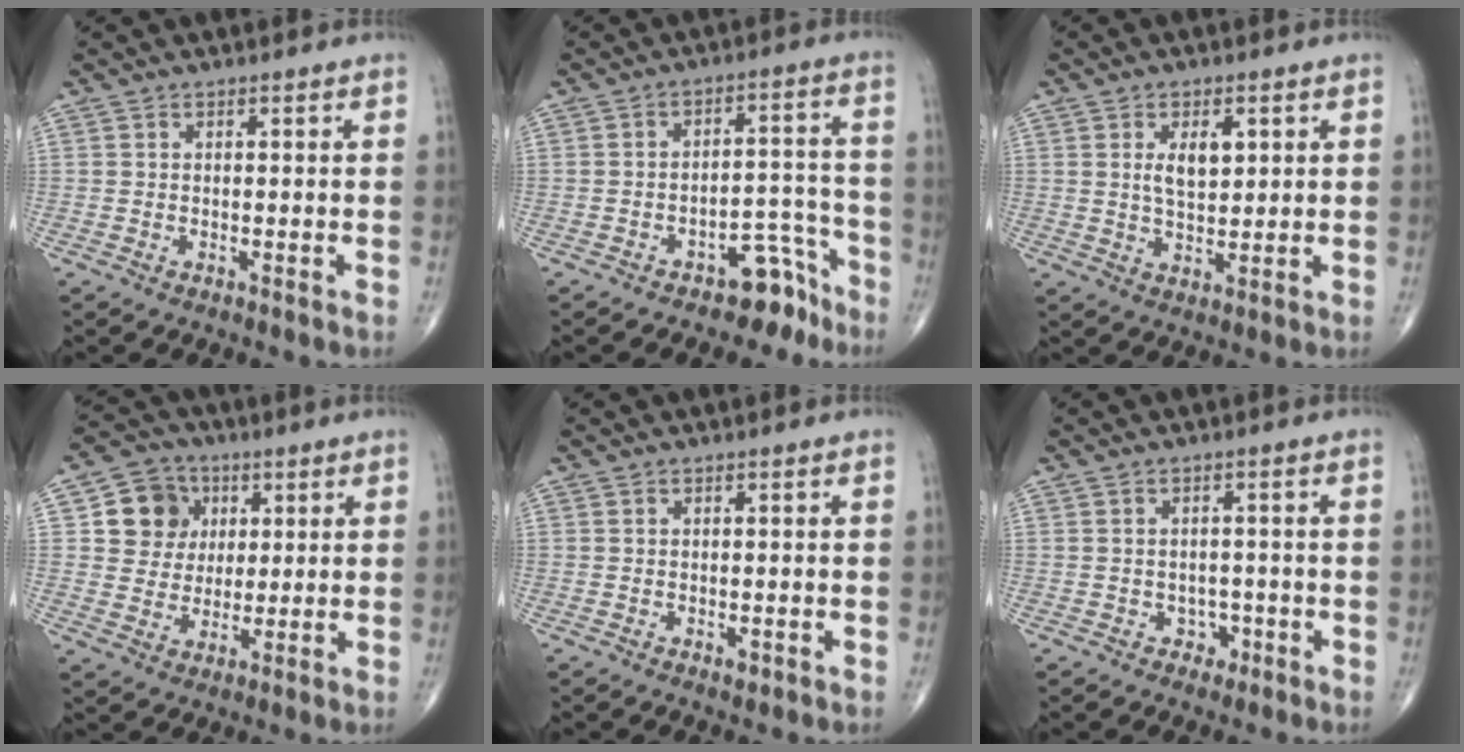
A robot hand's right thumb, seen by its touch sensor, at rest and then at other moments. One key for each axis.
{"total": 7.3, "fx": -5.4, "fy": 3.8, "fz": 3.1, "tx": -0.009, "ty": 0.078, "tz": -0.081}
{"total": 5.8, "fx": 1.7, "fy": 3.0, "fz": 4.7, "tx": -0.066, "ty": -0.011, "tz": 0.031}
{"total": 9.7, "fx": 2.7, "fy": 8.7, "fz": 3.2, "tx": -0.013, "ty": -0.004, "tz": 0.046}
{"total": 1.0, "fx": -0.3, "fy": 0.6, "fz": 0.7, "tx": -0.007, "ty": -0.001, "tz": -0.004}
{"total": 2.5, "fx": -1.0, "fy": 2.2, "fz": 0.8, "tx": 0.008, "ty": 0.007, "tz": -0.014}